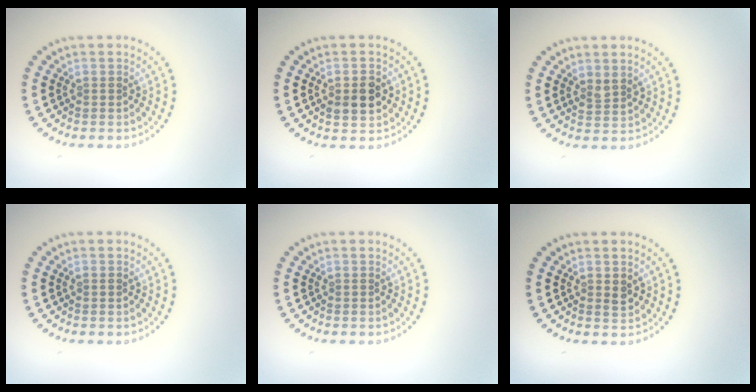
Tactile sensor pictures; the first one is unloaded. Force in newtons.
{"total": 3.0, "press": 3.0, "slide": 0.2}
{"total": 1.3, "press": 1.1, "slide": 0.7}
{"total": 0.6, "press": 0.6, "slide": 0.0}
{"total": 0.0}
{"total": 1.1, "press": 1.1, "slide": 0.1}